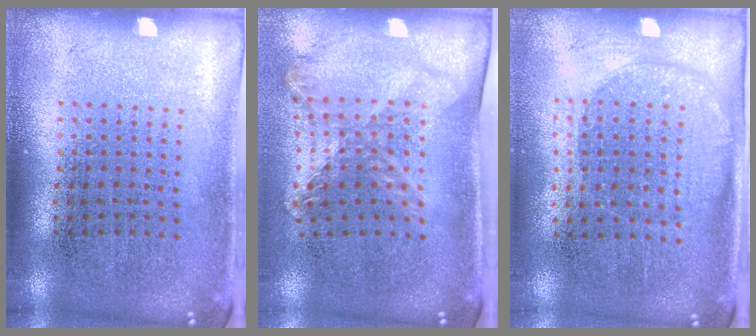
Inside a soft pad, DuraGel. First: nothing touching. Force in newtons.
{"total": 1.8, "press": 1.3, "slide": 1.2}
{"total": 1.5, "press": 1.3, "slide": 0.7}